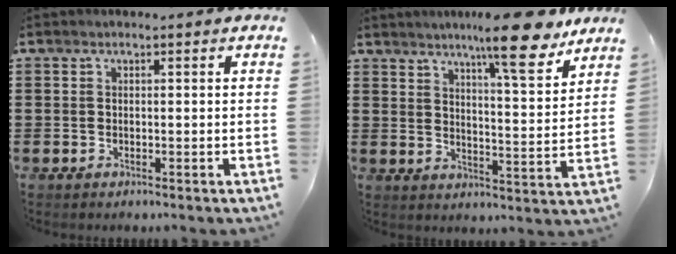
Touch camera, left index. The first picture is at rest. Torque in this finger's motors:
{"motor_torque": [1.08, -1.06, 0.75, 0.18]}